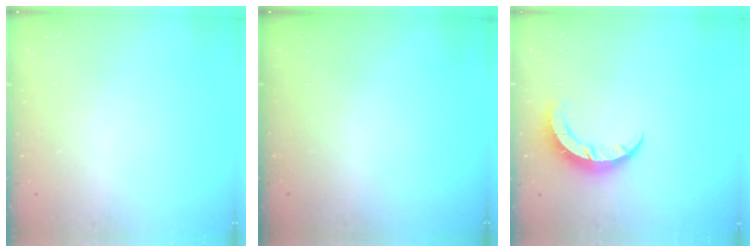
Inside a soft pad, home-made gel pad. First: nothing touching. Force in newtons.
{"total": 0.0}
{"total": 6.5, "press": 6.5, "slide": 0.4}